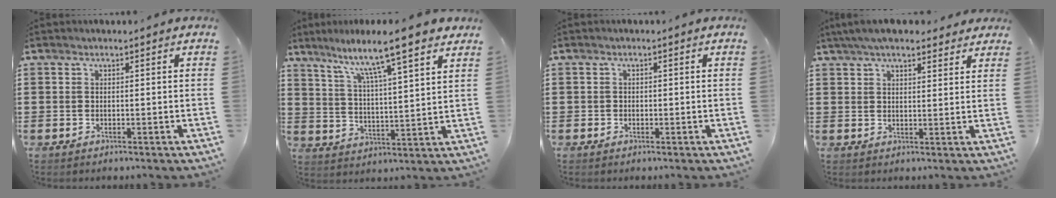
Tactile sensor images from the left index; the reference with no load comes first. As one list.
[{"total": 9.0, "force": [7.2, 0.0, 5.4], "torque": [-0.113, -0.042, 0.114]}, {"total": 0.8, "force": [-0.2, 0.7, 0.2], "torque": [-0.006, 0.003, -0.006]}, {"total": 5.4, "force": [4.6, 1.4, 2.5], "torque": [-0.062, 0.001, 0.085]}]